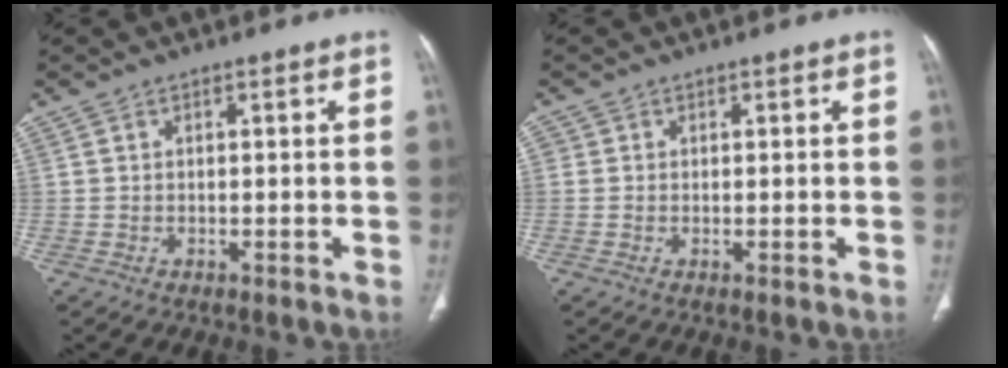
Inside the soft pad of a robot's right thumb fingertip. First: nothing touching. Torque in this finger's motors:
{"motor_torque": [-0.18, 0.02, 0.15, 0.02, -0.03]}